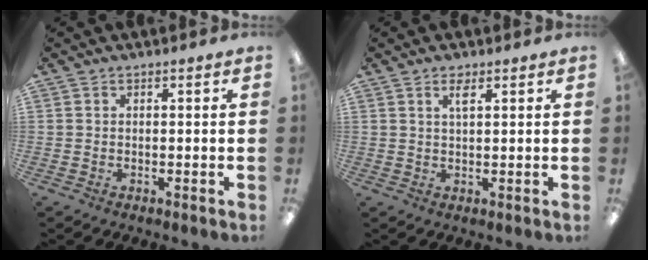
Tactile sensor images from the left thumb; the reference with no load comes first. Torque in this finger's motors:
{"motor_torque": [0.00, 0.09, -0.20, -0.01, 0.02]}